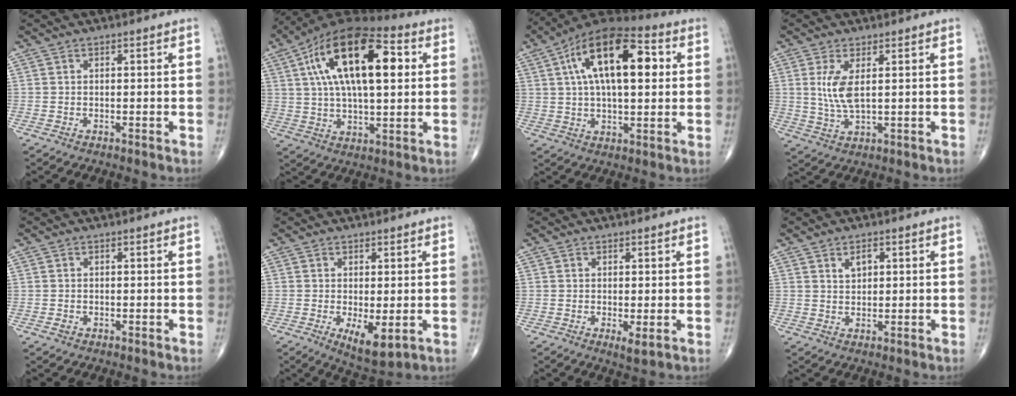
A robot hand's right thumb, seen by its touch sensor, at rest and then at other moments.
{"total": 22.7, "force": [5.9, 10.1, 19.5], "torque": [-0.333, 0.013, 0.089]}
{"total": 20.1, "force": [5.0, 9.2, 17.1], "torque": [-0.272, 0.018, 0.070]}
{"total": 5.5, "force": [1.3, 1.8, 5.1], "torque": [-0.113, -0.015, 0.032]}
{"total": 0.7, "force": [-0.2, 0.5, 0.3], "torque": [-0.007, 0.000, -0.003]}
{"total": 6.1, "force": [-1.3, 2.4, 5.5], "torque": [-0.087, -0.021, -0.010]}
{"total": 2.0, "force": [-0.2, 0.6, 1.9], "torque": [-0.033, -0.009, -0.001]}
{"total": 3.2, "force": [1.6, 1.6, 2.2], "torque": [-0.034, -0.010, 0.031]}